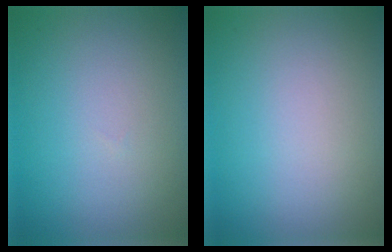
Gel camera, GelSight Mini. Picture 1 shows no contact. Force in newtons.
{"total": 0.0}